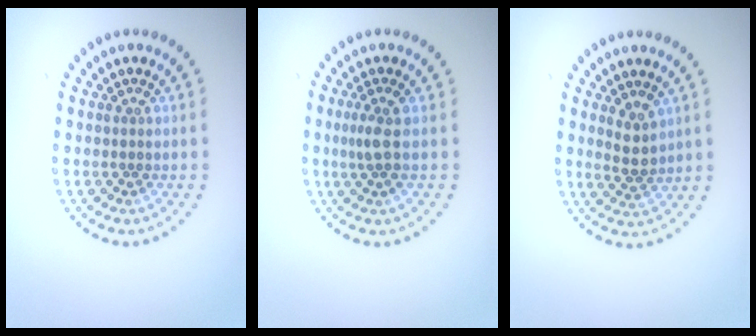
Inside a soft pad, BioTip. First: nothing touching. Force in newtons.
{"total": 1.8, "press": 1.4, "slide": 1.1}
{"total": 2.1, "press": 1.9, "slide": 1.0}